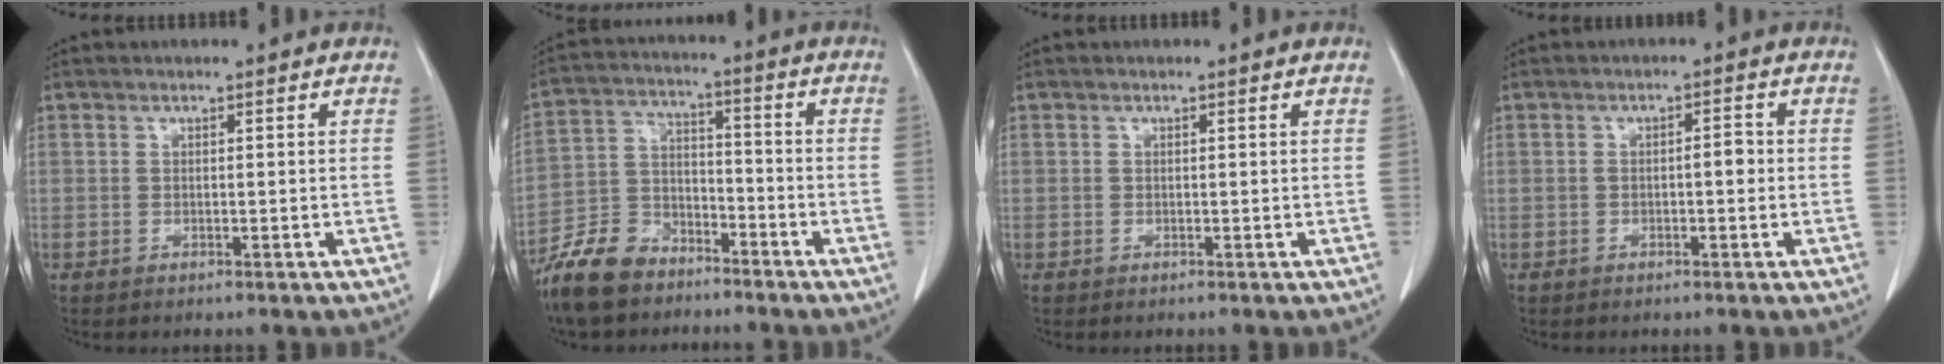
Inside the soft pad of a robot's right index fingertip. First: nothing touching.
{"total": 10.1, "force": [-8.0, 5.0, 3.6], "torque": [-0.081, 0.005, -0.155]}
{"total": 0.0}
{"total": 1.9, "force": [-0.3, 0.6, 1.8], "torque": [-0.024, 0.005, -0.007]}